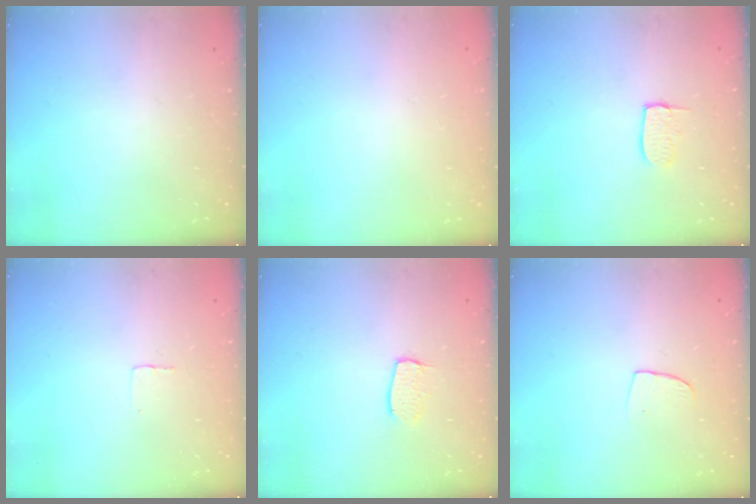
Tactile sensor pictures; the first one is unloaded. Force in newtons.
{"total": 0.0}
{"total": 5.4, "press": 5.4, "slide": 0.3}
{"total": 2.4, "press": 2.4, "slide": 0.1}
{"total": 6.0, "press": 6.0, "slide": 0.5}
{"total": 5.5, "press": 5.5, "slide": 0.4}